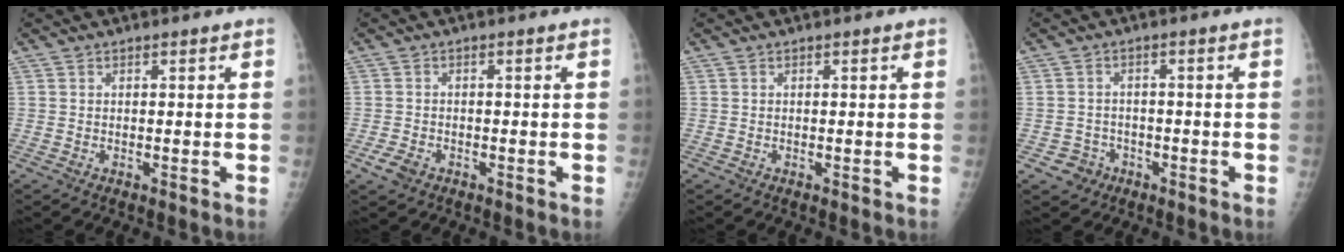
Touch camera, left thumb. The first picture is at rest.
{"total": 2.7, "force": [-1.6, 1.8, 1.3], "torque": [-0.024, 0.005, -0.025]}
{"total": 0.0}
{"total": 3.7, "force": [-1.9, 3.2, 0.1], "torque": [0.022, 0.015, -0.029]}